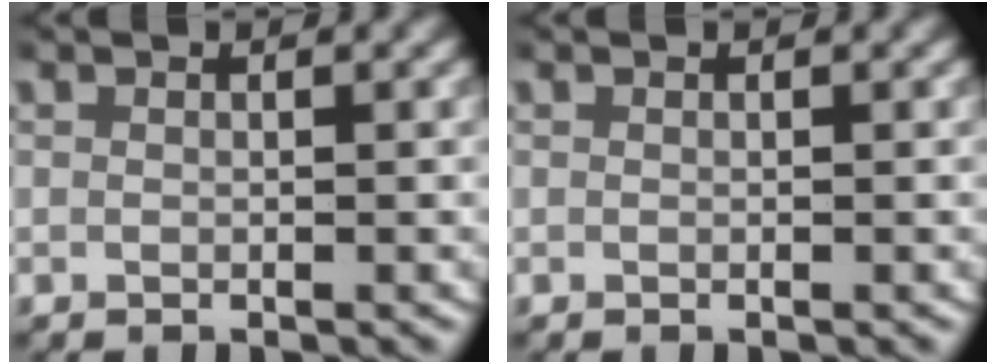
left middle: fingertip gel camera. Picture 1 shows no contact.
{"total": 0.0}